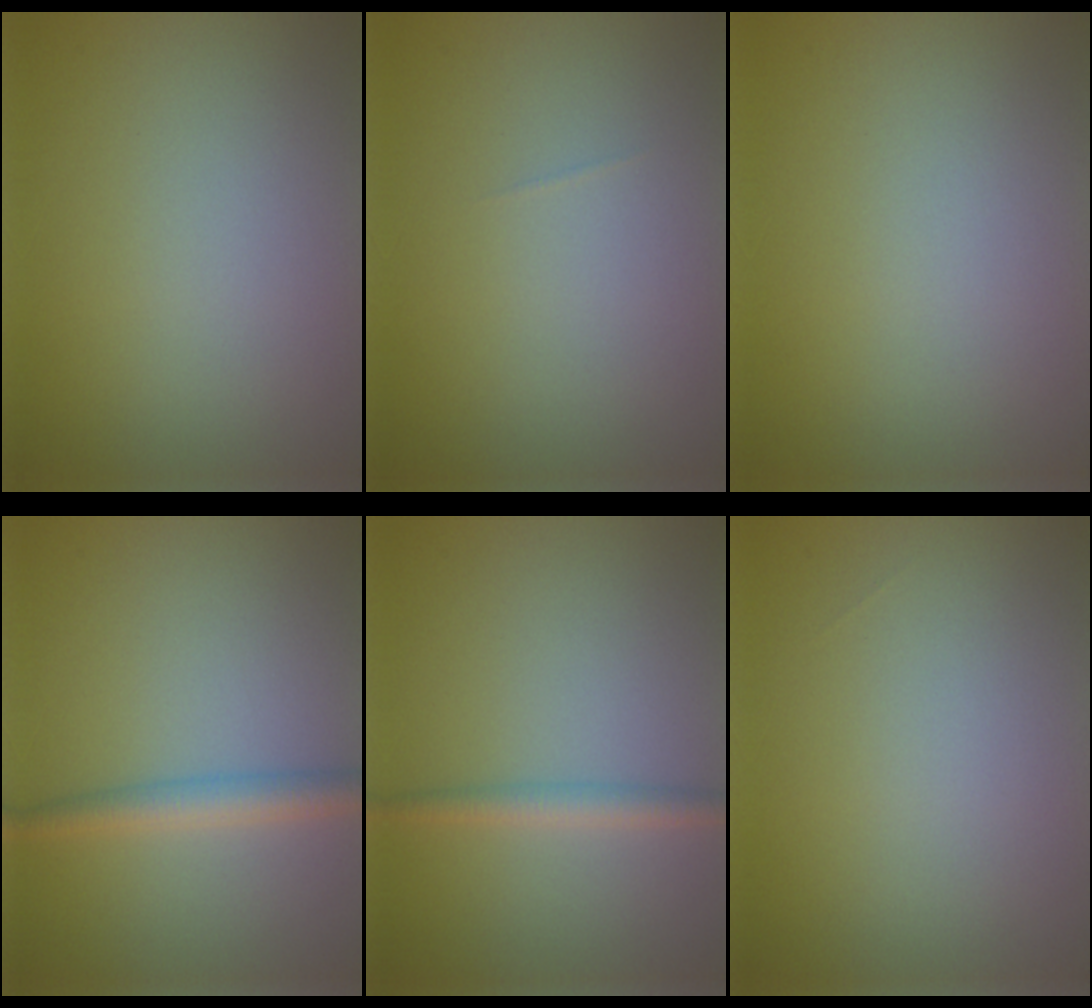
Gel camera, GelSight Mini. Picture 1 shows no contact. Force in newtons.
{"total": 0.0}
{"total": 0.0}
{"total": 2.7, "press": 2.7, "slide": 0.1}
{"total": 1.9, "press": 1.9, "slide": 0.0}
{"total": 0.0}